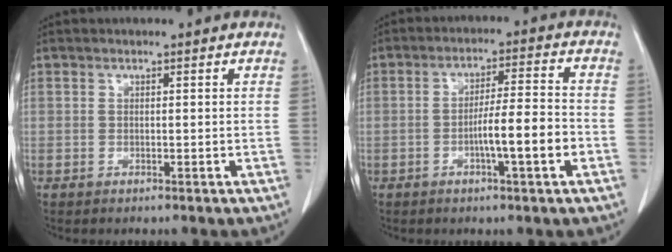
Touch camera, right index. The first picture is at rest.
{"total": 7.7, "force": [-2.5, 0.2, 7.3], "torque": [-0.120, 0.007, -0.042]}